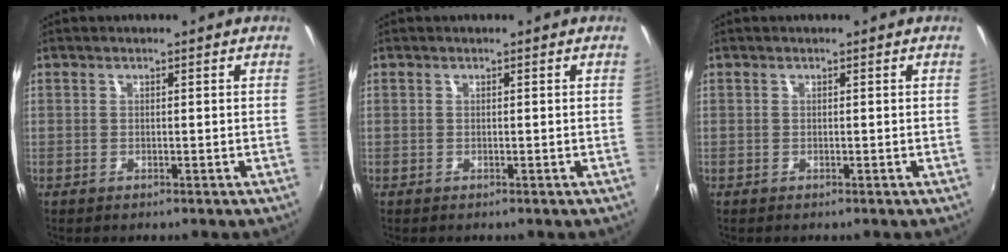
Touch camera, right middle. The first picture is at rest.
{"total": 0.0}
{"total": 0.0}